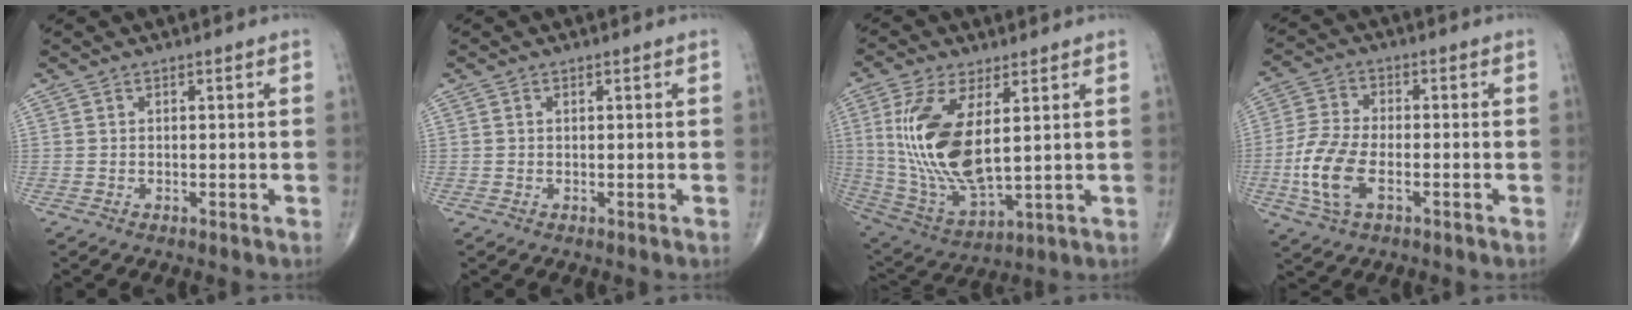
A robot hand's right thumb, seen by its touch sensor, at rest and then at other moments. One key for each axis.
{"total": 0.0}
{"total": 17.8, "fx": 3.5, "fy": 7.7, "fz": 15.7, "tx": -0.326, "ty": -0.025, "tz": 0.081}
{"total": 10.2, "fx": -3.0, "fy": 5.2, "fz": 8.2, "tx": -0.186, "ty": 0.008, "tz": -0.060}